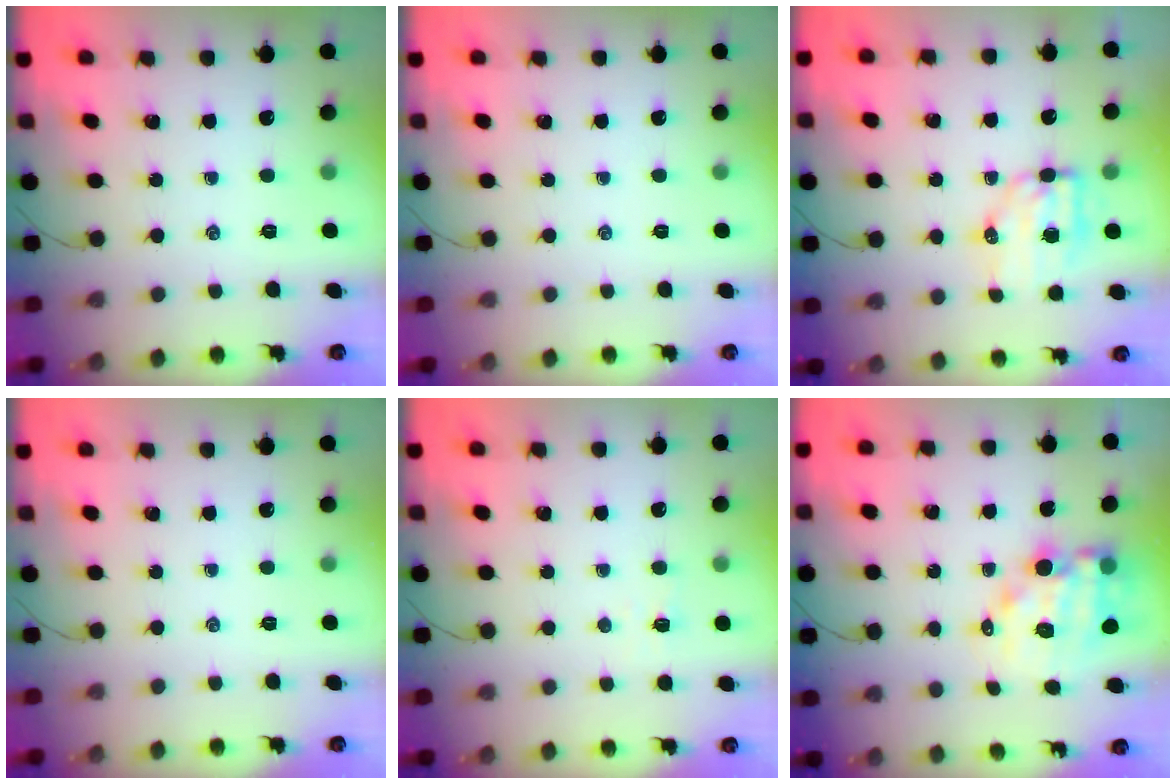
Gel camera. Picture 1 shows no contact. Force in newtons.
{"total": 0.0}
{"total": 7.5, "press": 7.3, "slide": 1.4}
{"total": 0.0}
{"total": 1.6, "press": 1.6, "slide": 0.5}
{"total": 10.5, "press": 10.1, "slide": 2.9}